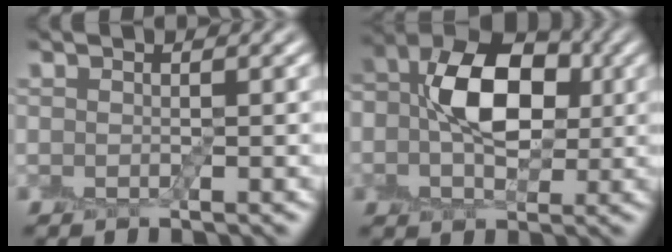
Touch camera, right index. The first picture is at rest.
{"total": 9.6, "force": [1.0, 6.2, 7.2], "torque": [-0.128, 0.015, 0.009]}